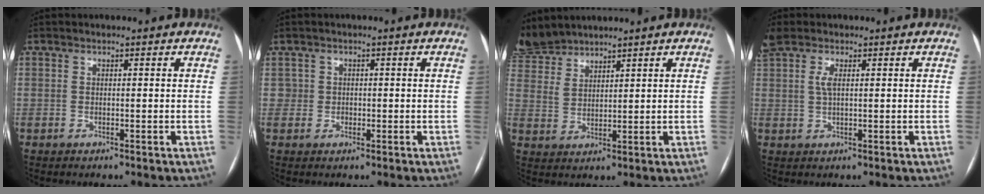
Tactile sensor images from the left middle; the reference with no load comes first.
{"total": 1.5, "force": [-0.1, 1.5, 0.0], "torque": [0.007, 0.005, -0.004]}
{"total": 6.1, "force": [6.0, 1.0, 0.3], "torque": [-0.018, 0.005, 0.133]}
{"total": 3.5, "force": [1.5, 1.3, 2.8], "torque": [-0.081, 0.013, 0.033]}